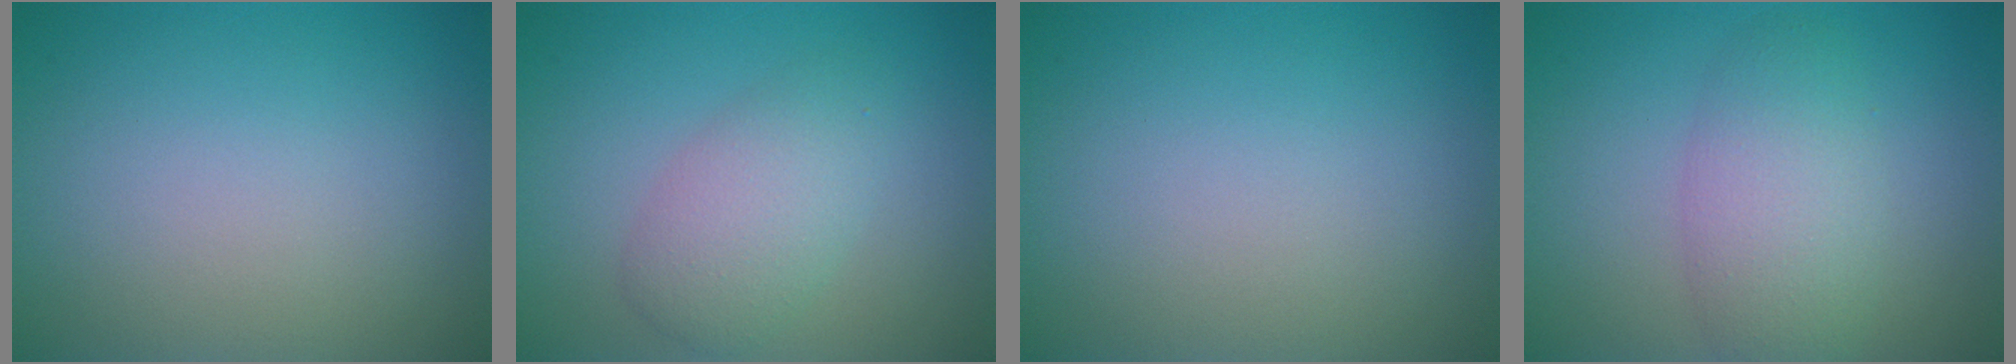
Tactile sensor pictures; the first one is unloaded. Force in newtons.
{"total": 3.6, "press": 3.6, "slide": 0.0}
{"total": 0.0}
{"total": 4.2, "press": 4.2, "slide": 0.2}